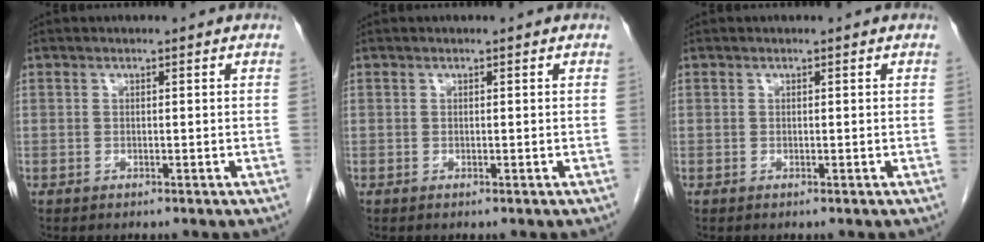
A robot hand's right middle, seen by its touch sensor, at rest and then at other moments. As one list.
[{"total": 0.0}, {"total": 0.0}]